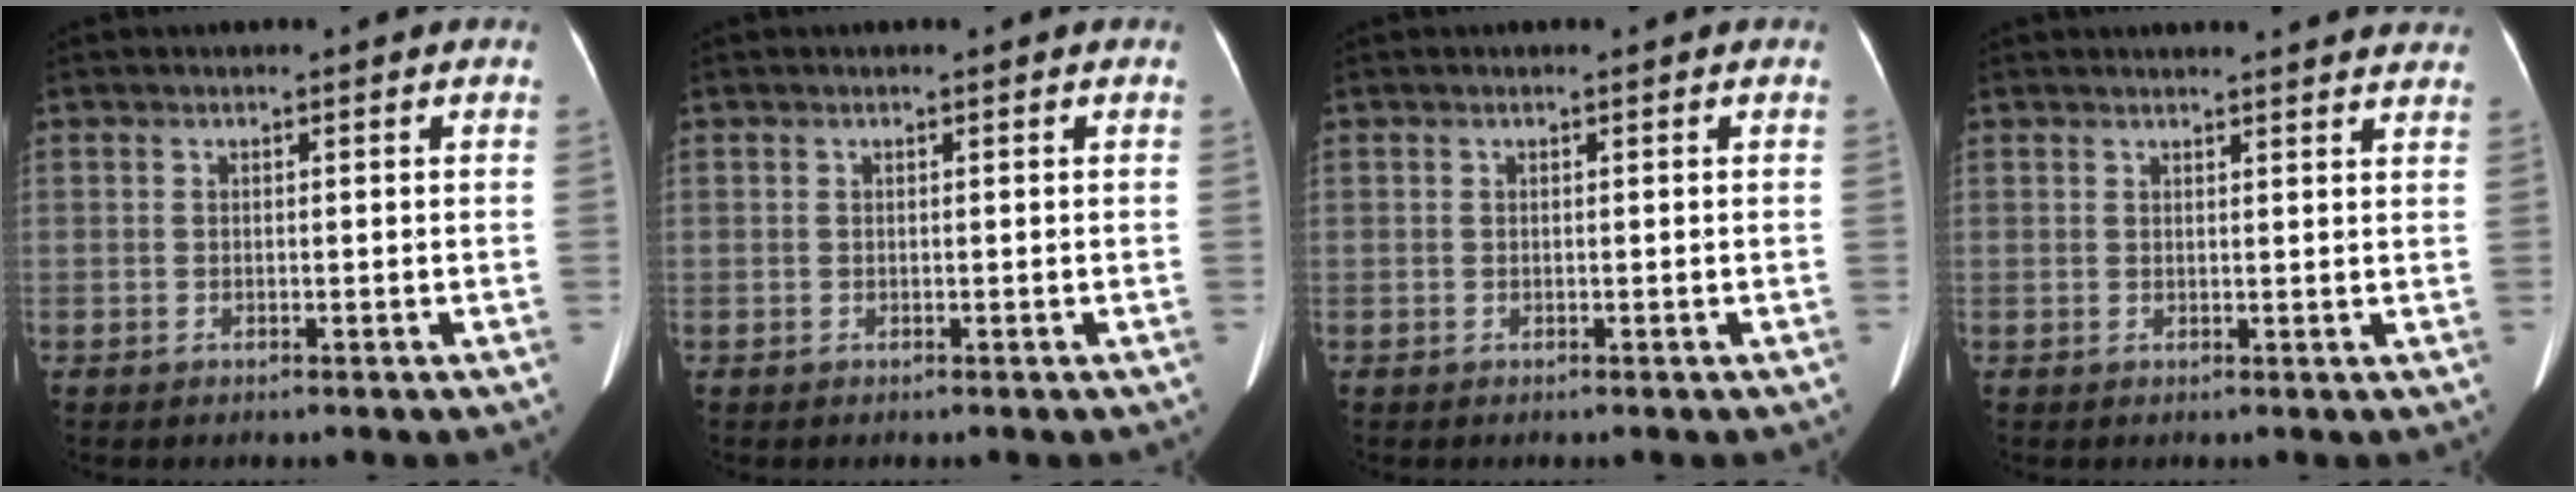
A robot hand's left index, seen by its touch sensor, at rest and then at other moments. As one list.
[{"total": 0.0}, {"total": 0.0}, {"total": 12.9, "force": [12.4, 1.6, 3.3], "torque": [-0.024, 0.003, 0.129]}]